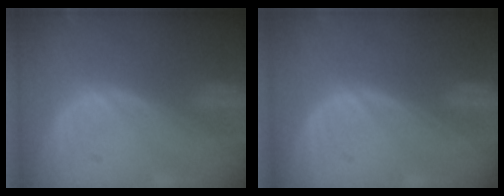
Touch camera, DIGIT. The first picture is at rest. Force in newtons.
{"total": 0.0}